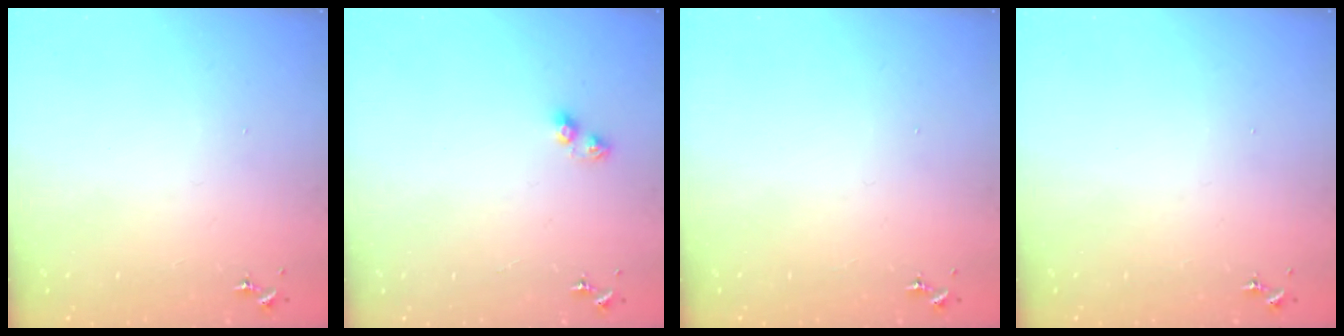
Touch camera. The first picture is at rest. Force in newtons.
{"total": 5.3, "press": 5.2, "slide": 0.8}
{"total": 0.0}
{"total": 0.0}